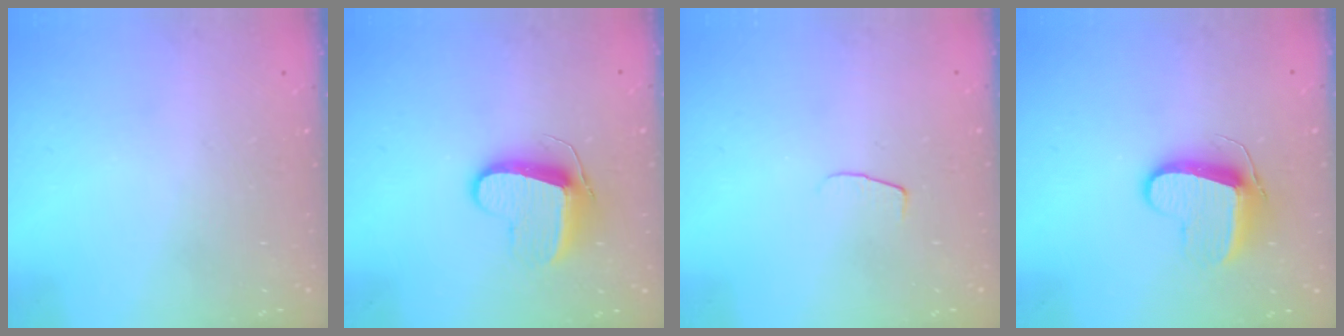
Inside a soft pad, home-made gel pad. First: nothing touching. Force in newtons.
{"total": 9.5, "press": 9.5, "slide": 0.4}
{"total": 4.3, "press": 4.3, "slide": 0.4}
{"total": 9.5, "press": 9.5, "slide": 0.4}